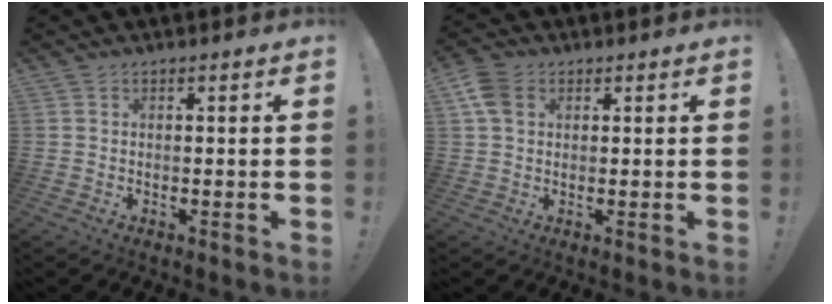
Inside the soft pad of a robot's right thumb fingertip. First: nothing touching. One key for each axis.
{"total": 6.6, "fx": 2.3, "fy": 4.8, "fz": 4.0, "tx": -0.070, "ty": 0.002, "tz": 0.046}